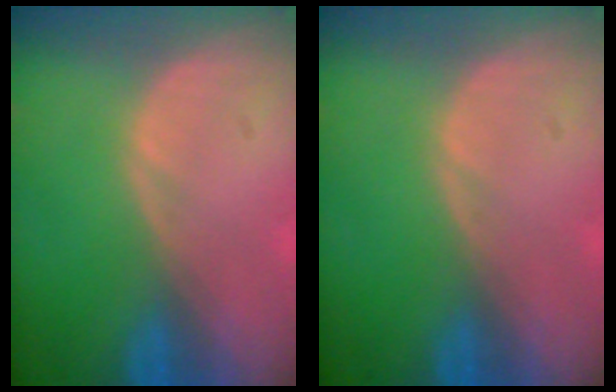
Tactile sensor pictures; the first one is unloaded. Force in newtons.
{"total": 0.0}